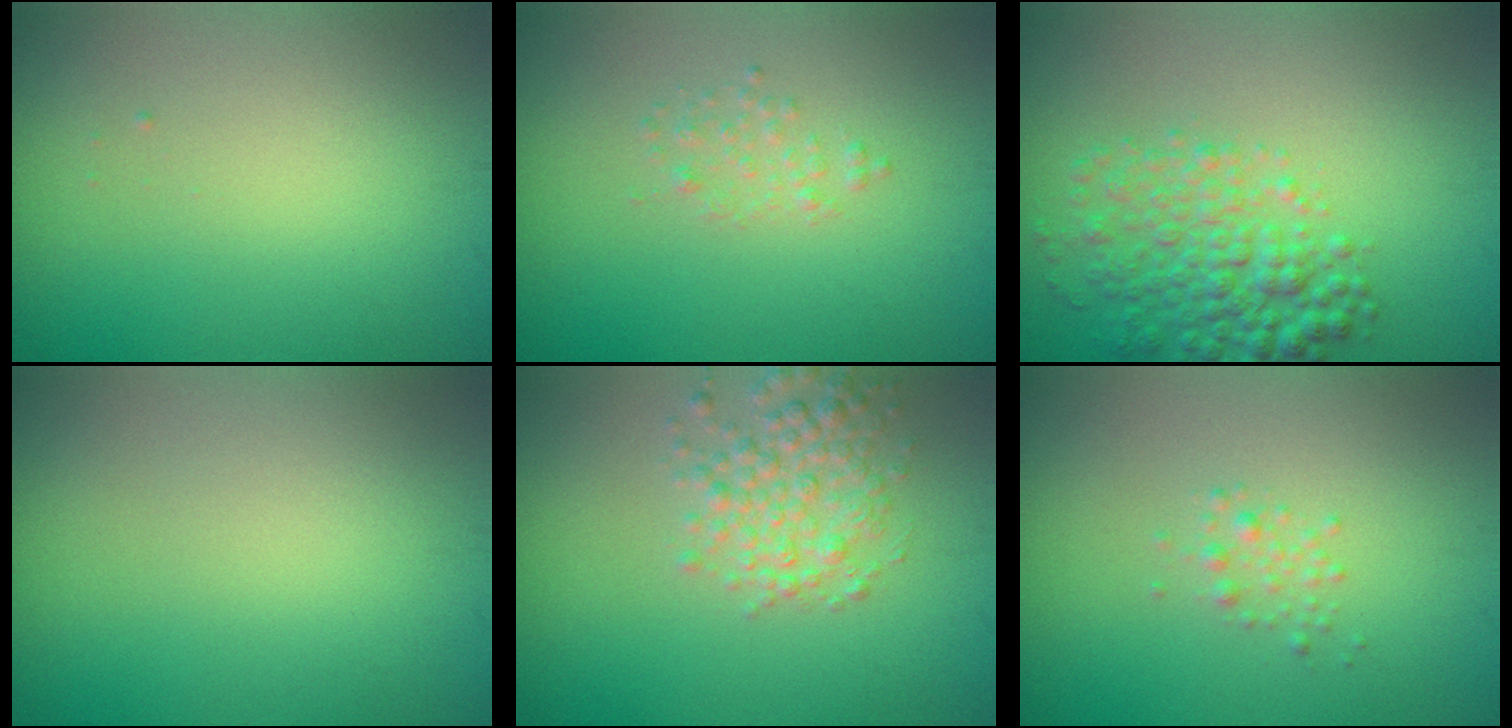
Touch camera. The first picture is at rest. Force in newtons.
{"total": 1.0, "press": 1.0, "slide": 0.1}
{"total": 4.8, "press": 4.8, "slide": 0.1}
{"total": 0.0}
{"total": 3.5, "press": 3.5, "slide": 0.1}
{"total": 1.2, "press": 1.2, "slide": 0.0}